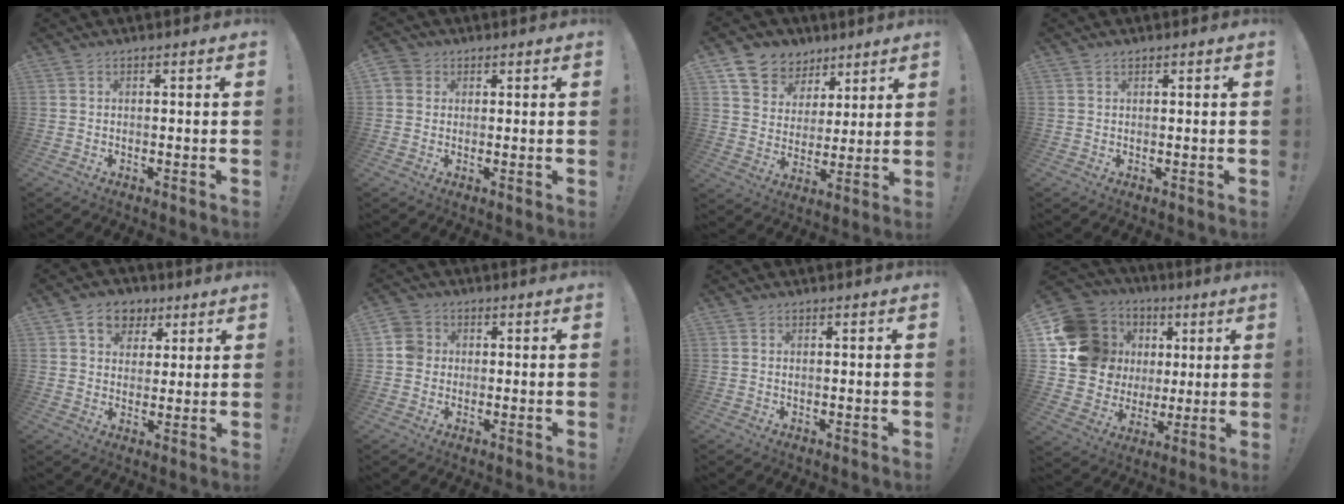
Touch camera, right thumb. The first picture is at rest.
{"total": 3.4, "force": [1.2, 3.1, 1.1], "torque": [-0.028, 0.005, 0.024]}
{"total": 9.9, "force": [6.3, 7.4, 1.8], "torque": [-0.030, -0.047, 0.126]}
{"total": 0.6, "force": [0.5, 0.1, 0.2], "torque": [-0.004, -0.002, 0.010]}
{"total": 9.5, "force": [4.6, 7.5, 3.4], "torque": [-0.047, -0.017, 0.091]}
{"total": 5.2, "force": [0.2, 4.8, 1.9], "torque": [-0.038, 0.016, 0.005]}
{"total": 0.0}
{"total": 20.3, "force": [5.6, 17.5, 8.6], "torque": [-0.135, -0.013, 0.149]}